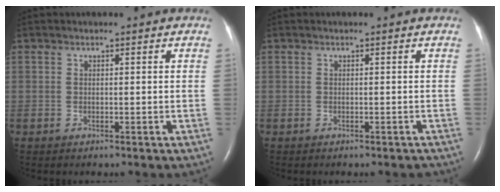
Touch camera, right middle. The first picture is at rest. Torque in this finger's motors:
{"motor_torque": [-0.16, 0.05, 0.02, 0.00]}